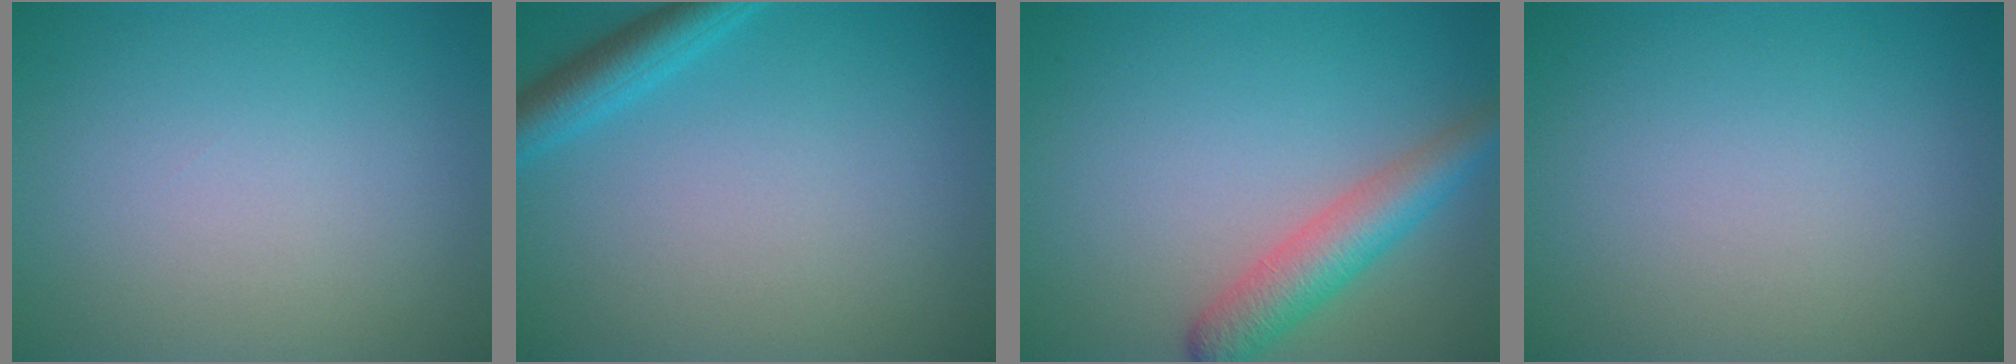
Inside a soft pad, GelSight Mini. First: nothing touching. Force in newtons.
{"total": 2.8, "press": 2.8, "slide": 0.2}
{"total": 4.3, "press": 4.3, "slide": 0.1}
{"total": 0.0}